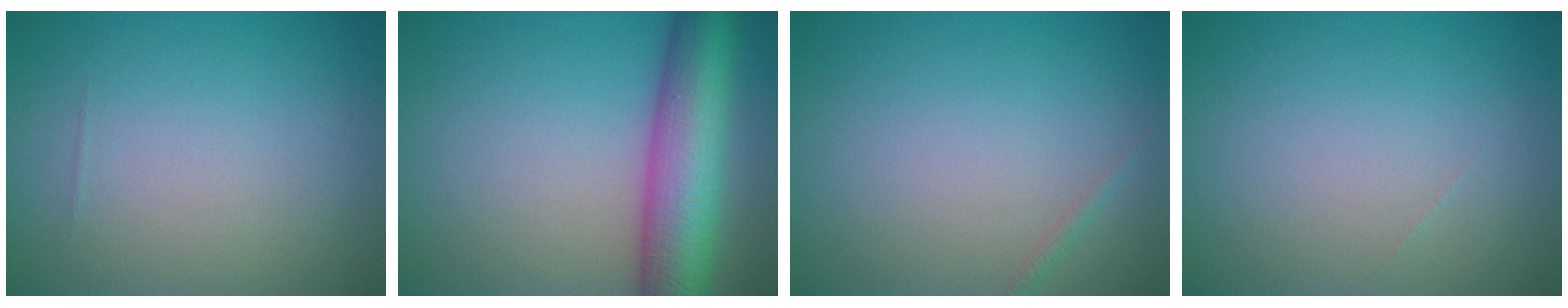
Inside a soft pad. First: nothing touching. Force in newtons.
{"total": 10.0, "press": 10.0, "slide": 0.4}
{"total": 0.6, "press": 0.6, "slide": 0.0}
{"total": 0.0}